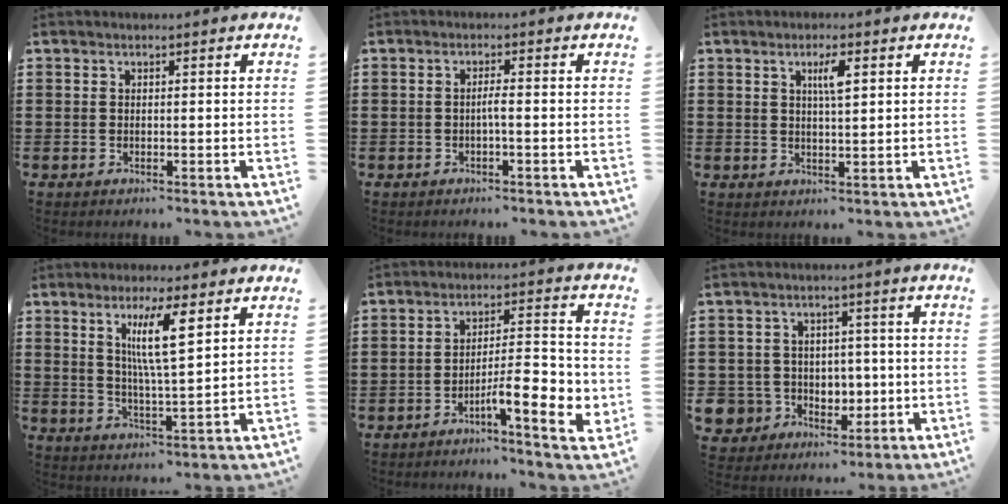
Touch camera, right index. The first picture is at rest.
{"total": 1.5, "force": [-0.5, 0.0, 1.4], "torque": [-0.026, -0.001, -0.010]}
{"total": 3.4, "force": [1.3, 0.7, 3.0], "torque": [-0.055, 0.003, 0.017]}
{"total": 8.2, "force": [3.5, 1.4, 7.3], "torque": [-0.144, 0.003, 0.055]}
{"total": 8.5, "force": [-3.8, 1.9, 7.4], "torque": [-0.104, -0.002, -0.067]}
{"total": 5.6, "force": [-0.4, 5.4, 1.4], "torque": [-0.040, 0.009, -0.007]}